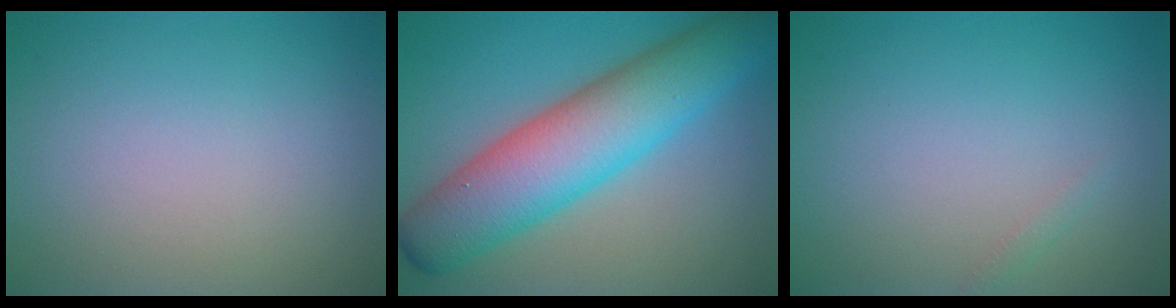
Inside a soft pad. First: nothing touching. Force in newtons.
{"total": 10.1, "press": 10.1, "slide": 0.0}
{"total": 0.6, "press": 0.6, "slide": 0.0}